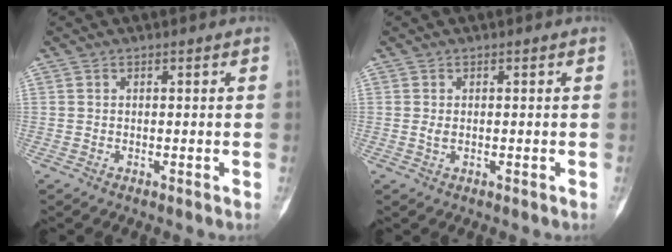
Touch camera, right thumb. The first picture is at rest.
{"total": 1.0, "force": [0.0, 0.6, 0.8], "torque": [-0.014, 0.000, 0.002]}